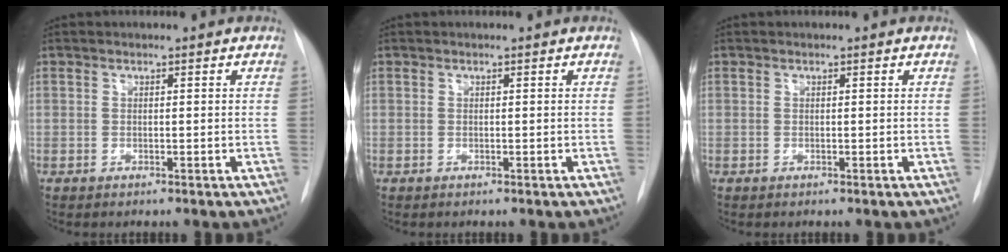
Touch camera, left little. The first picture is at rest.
{"total": 0.0}
{"total": 0.0}